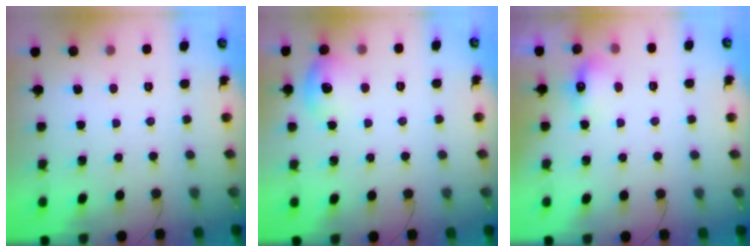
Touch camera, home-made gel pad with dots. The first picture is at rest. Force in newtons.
{"total": 10.9, "press": 8.4, "slide": 7.0}
{"total": 6.2, "press": 6.1, "slide": 1.1}